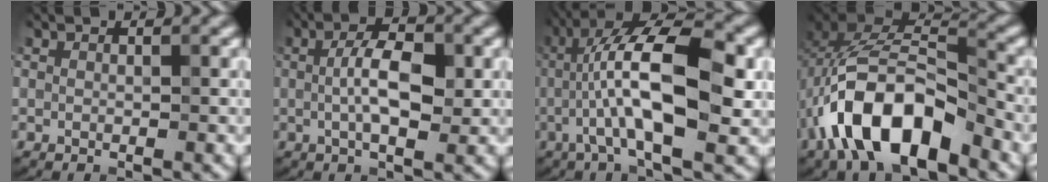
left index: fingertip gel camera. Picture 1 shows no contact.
{"total": 4.9, "force": [0.2, 1.7, 4.6], "torque": [-0.085, 0.003, 0.000]}
{"total": 10.7, "force": [-0.6, 3.0, 10.3], "torque": [-0.184, 0.025, -0.018]}
{"total": 10.5, "force": [-4.9, 5.2, 7.7], "torque": [-0.136, 0.010, -0.092]}